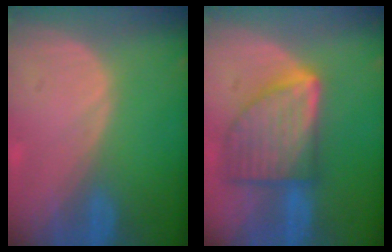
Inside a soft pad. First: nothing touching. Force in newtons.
{"total": 9.3, "press": 9.3, "slide": 0.5}